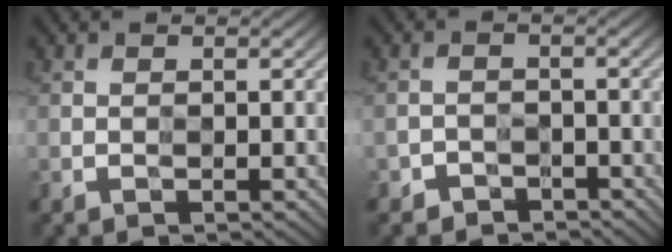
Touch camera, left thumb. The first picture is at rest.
{"total": 2.1, "force": [-1.2, 0.7, -1.5], "torque": [0.034, -0.001, -0.025]}